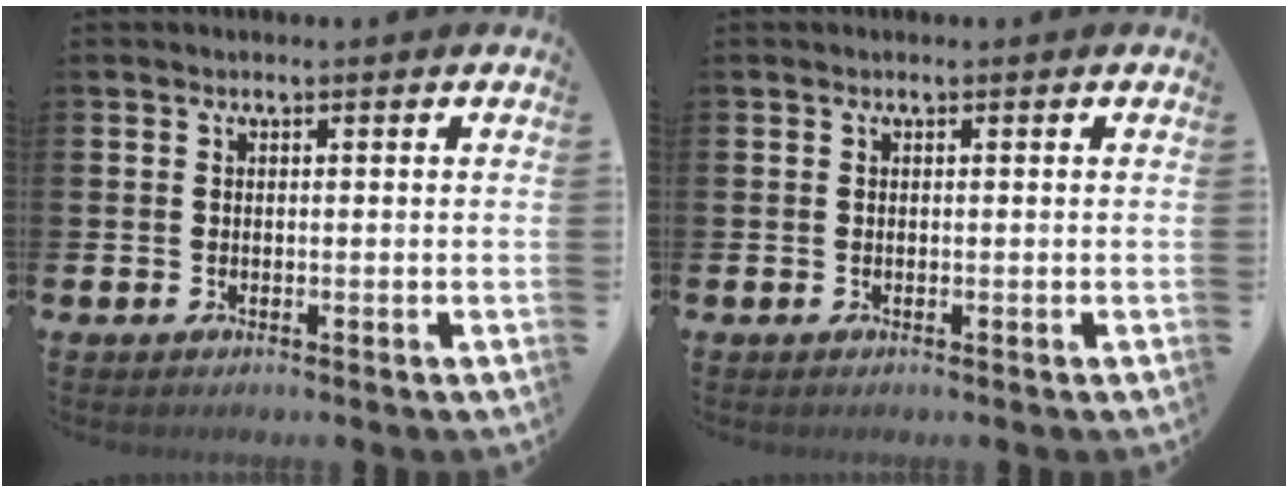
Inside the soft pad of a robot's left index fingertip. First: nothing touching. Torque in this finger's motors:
{"motor_torque": [0.01, 0.01, 0.00, 0.02]}